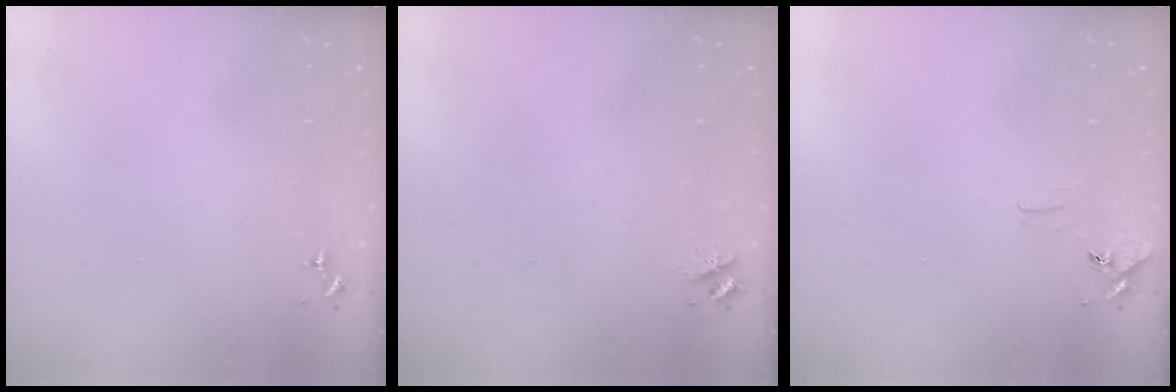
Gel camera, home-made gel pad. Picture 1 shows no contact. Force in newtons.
{"total": 4.7, "press": 4.7, "slide": 0.7}
{"total": 6.2, "press": 6.1, "slide": 0.6}